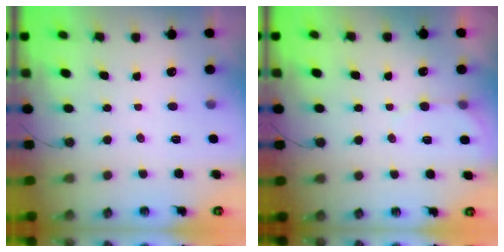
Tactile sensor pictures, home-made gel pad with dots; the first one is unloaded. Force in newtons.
{"total": 3.8, "press": 3.4, "slide": 1.6}